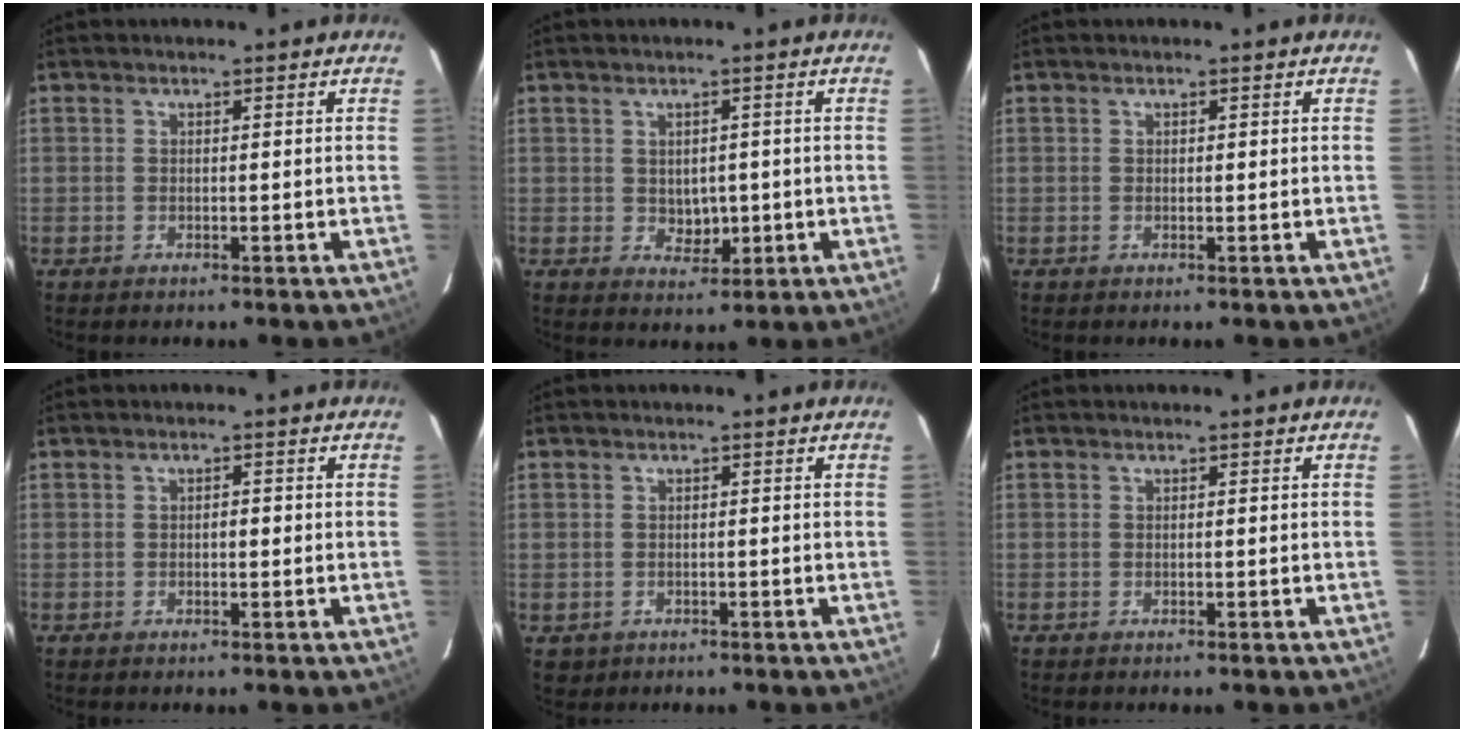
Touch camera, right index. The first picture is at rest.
{"total": 3.6, "force": [-0.2, 2.6, 2.4], "torque": [-0.029, -0.002, 0.008]}
{"total": 0.0}
{"total": 1.0, "force": [-0.1, 0.4, 0.9], "torque": [-0.014, 0.003, -0.003]}
{"total": 2.4, "force": [-0.6, 2.3, 0.1], "torque": [-0.001, 0.005, -0.003]}
{"total": 0.0}